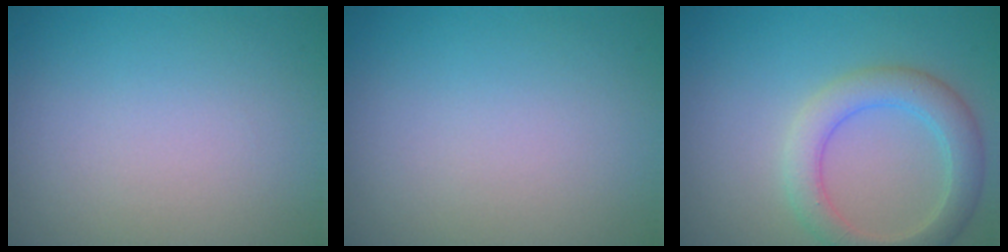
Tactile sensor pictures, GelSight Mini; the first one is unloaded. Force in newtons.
{"total": 0.0}
{"total": 4.1, "press": 4.1, "slide": 0.1}